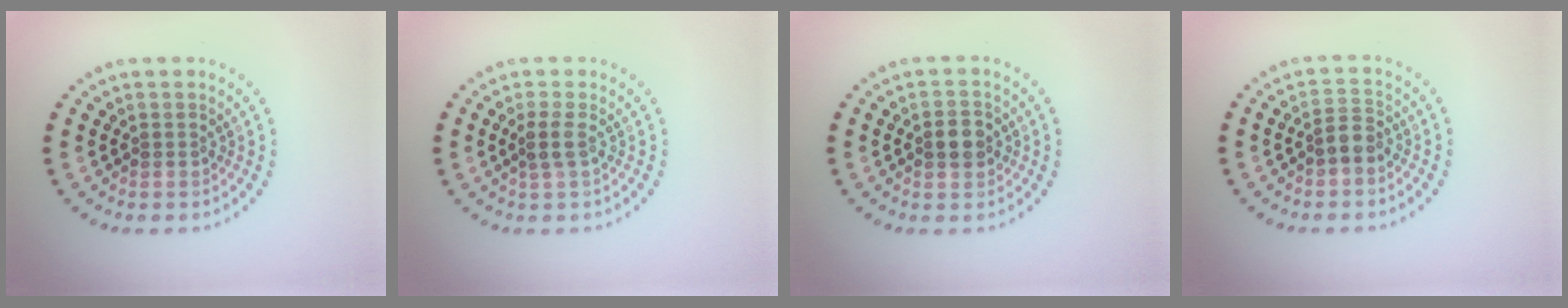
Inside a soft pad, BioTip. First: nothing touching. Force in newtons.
{"total": 1.6, "press": 1.2, "slide": 1.0}
{"total": 2.3, "press": 2.2, "slide": 0.3}
{"total": 1.9, "press": 1.7, "slide": 0.9}